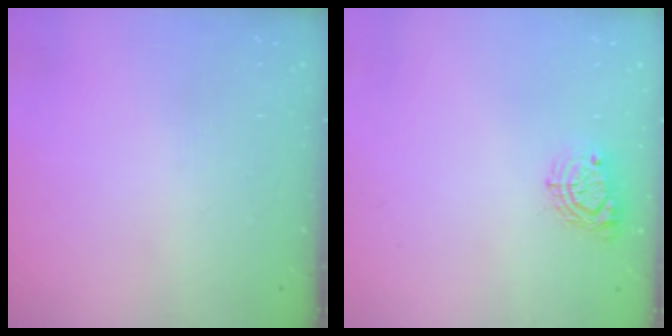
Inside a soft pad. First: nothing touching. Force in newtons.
{"total": 8.1, "press": 8.1, "slide": 0.5}